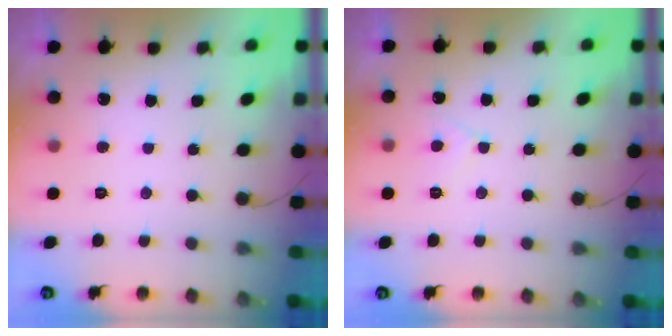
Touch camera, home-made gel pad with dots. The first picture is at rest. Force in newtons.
{"total": 4.1, "press": 4.0, "slide": 0.5}